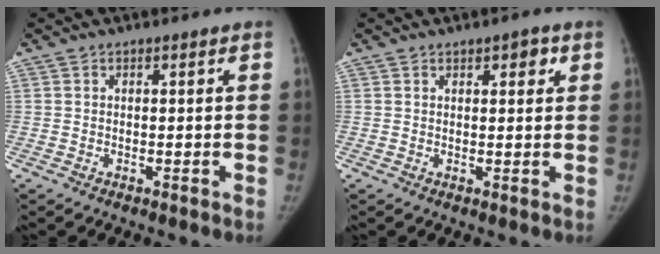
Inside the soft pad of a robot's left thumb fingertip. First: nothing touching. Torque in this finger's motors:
{"motor_torque": [-0.20, -0.09, 0.14, 0.31, -0.02]}